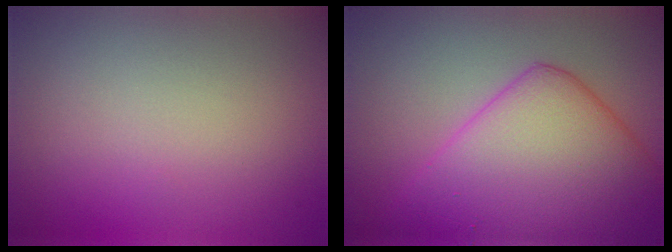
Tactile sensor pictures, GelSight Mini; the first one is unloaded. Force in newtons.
{"total": 10.1, "press": 10.1, "slide": 0.3}